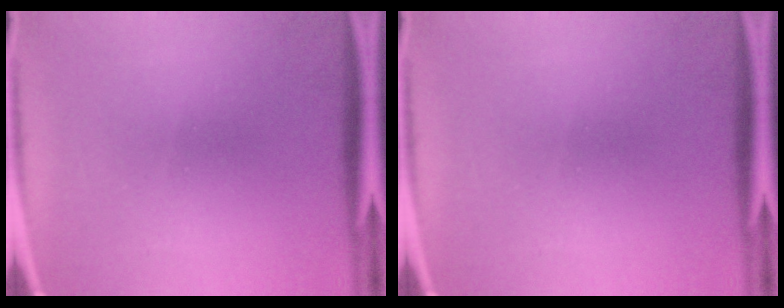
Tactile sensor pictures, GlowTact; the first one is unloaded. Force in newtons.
{"total": 0.0}